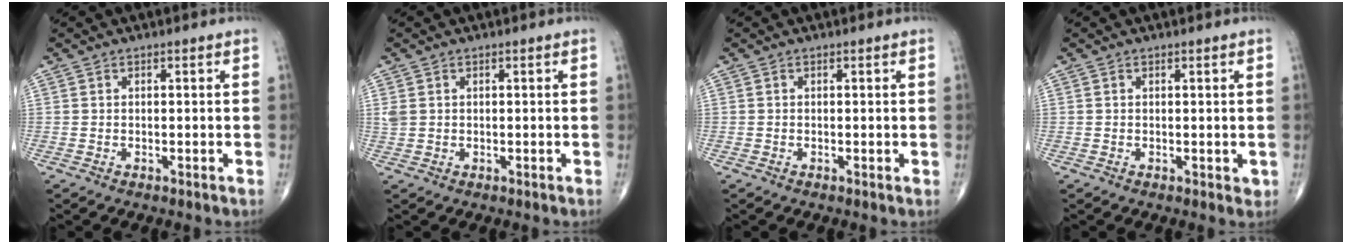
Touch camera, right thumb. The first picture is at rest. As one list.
[{"total": 1.9, "force": [0.4, 1.5, 1.0], "torque": [-0.029, 0.002, 0.014]}, {"total": 0.0}, {"total": 0.9, "force": [0.3, 0.6, 0.6], "torque": [-0.008, -0.003, 0.006]}]